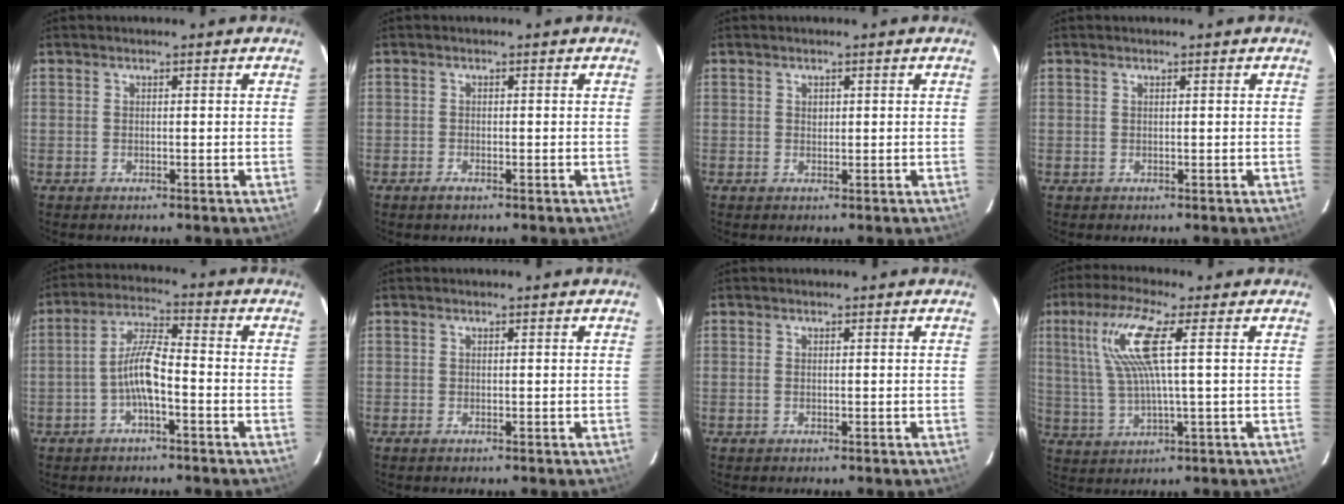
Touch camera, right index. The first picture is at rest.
{"total": 1.2, "force": [-0.9, 0.5, 0.7], "torque": [-0.013, -0.002, -0.019]}
{"total": 0.7, "force": [0.3, 0.6, 0.3], "torque": [-0.003, 0.002, 0.007]}
{"total": 0.0}
{"total": 6.6, "force": [-2.5, 1.4, 6.0], "torque": [-0.127, 0.014, -0.047]}
{"total": 0.0}
{"total": 0.0}
{"total": 10.6, "force": [3.0, 0.8, 10.1], "torque": [-0.203, 0.007, 0.069]}